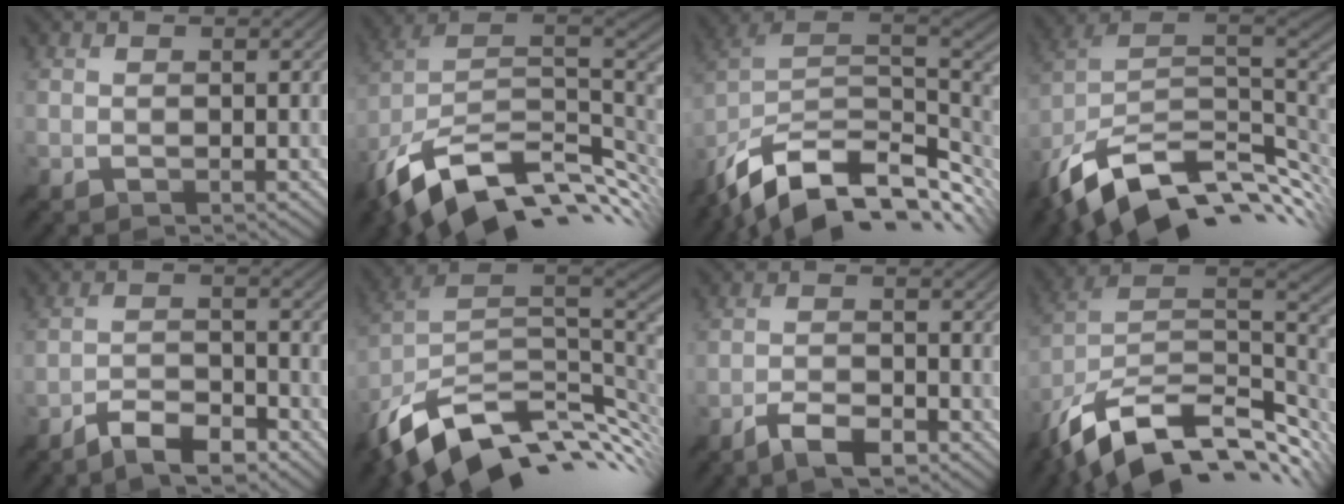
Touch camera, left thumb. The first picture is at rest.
{"total": 15.9, "force": [-5.7, 8.8, 12.0], "torque": [-0.265, -0.019, -0.096]}
{"total": 15.2, "force": [-6.7, 8.3, 10.9], "torque": [-0.243, -0.025, -0.117]}
{"total": 15.2, "force": [-5.7, 8.3, 11.4], "torque": [-0.250, -0.022, -0.094]}
{"total": 6.2, "force": [-4.9, 1.6, 3.4], "torque": [-0.064, 0.003, -0.096]}
{"total": 13.8, "force": [-5.1, 7.7, 10.2], "torque": [-0.228, -0.021, -0.084]}
{"total": 5.0, "force": [-3.6, 1.3, 3.2], "torque": [-0.065, 0.001, -0.068]}
{"total": 15.8, "force": [-7.3, 8.2, 11.3], "torque": [-0.253, -0.022, -0.125]}